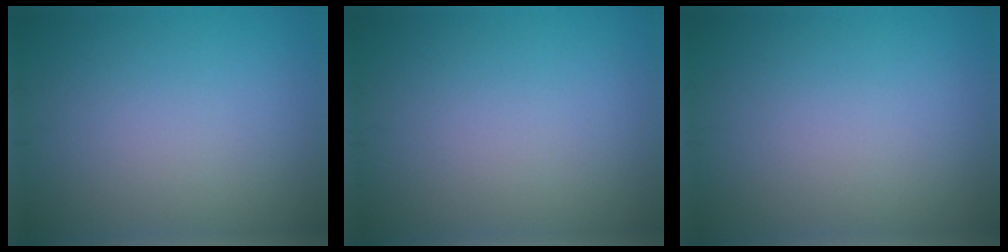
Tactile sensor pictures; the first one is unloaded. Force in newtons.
{"total": 0.0}
{"total": 0.0}